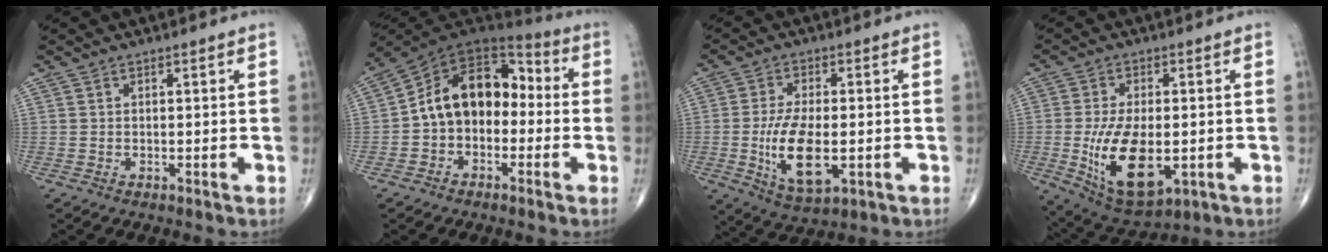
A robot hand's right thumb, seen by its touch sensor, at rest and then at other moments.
{"total": 14.9, "force": [-1.2, 10.4, 10.6], "torque": [-0.139, 0.055, -0.036]}
{"total": 12.0, "force": [-2.1, 5.6, 10.4], "torque": [-0.193, -0.010, -0.028]}
{"total": 15.1, "force": [-2.7, 7.8, 12.6], "torque": [-0.221, -0.012, -0.025]}